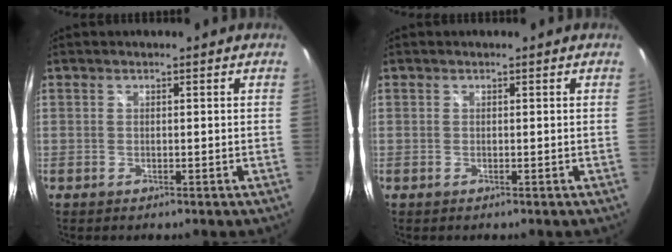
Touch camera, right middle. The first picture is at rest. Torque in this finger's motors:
{"motor_torque": [0.16, -0.21, 0.00, 0.00]}